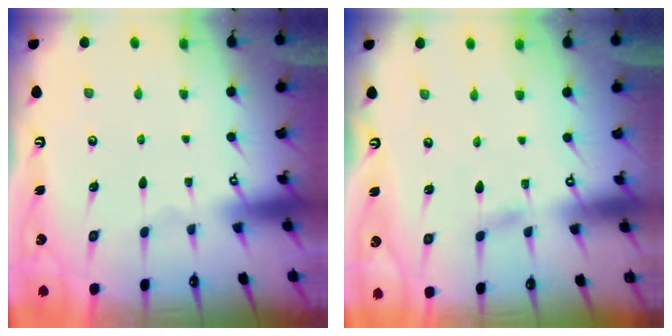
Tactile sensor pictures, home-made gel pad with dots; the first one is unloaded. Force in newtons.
{"total": 2.2, "press": 2.2, "slide": 0.3}